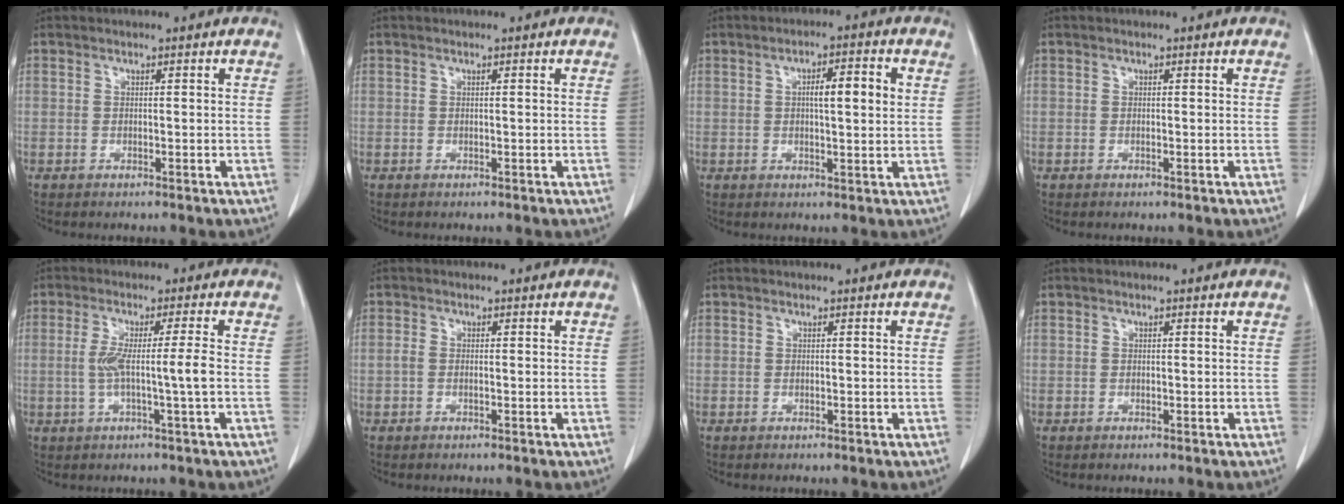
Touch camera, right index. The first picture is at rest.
{"total": 0.0}
{"total": 5.7, "force": [1.2, 0.9, 5.5], "torque": [-0.091, 0.010, 0.017]}
{"total": 0.0}
{"total": 5.7, "force": [-0.7, -1.0, 5.5], "torque": [-0.104, 0.001, -0.012]}
{"total": 1.0, "force": [-0.2, 0.5, 0.8], "torque": [-0.019, 0.000, -0.005]}
{"total": 0.0}
{"total": 0.0}